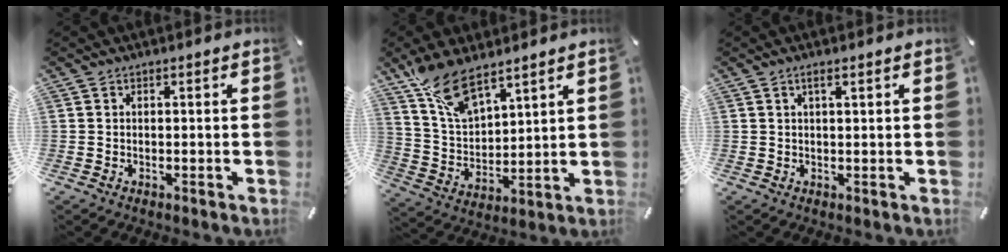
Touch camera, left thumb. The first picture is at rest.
{"total": 12.5, "force": [9.2, 5.3, 6.6], "torque": [-0.151, -0.043, 0.173]}
{"total": 1.7, "force": [0.7, 0.3, 1.4], "torque": [-0.029, 0.000, 0.012]}